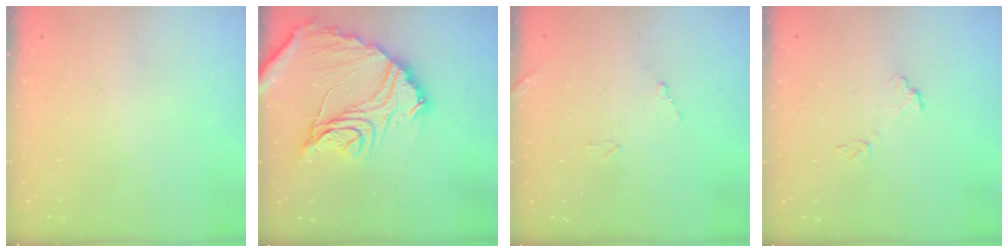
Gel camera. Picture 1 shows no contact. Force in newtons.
{"total": 20.3, "press": 20.2, "slide": 2.1}
{"total": 9.4, "press": 9.4, "slide": 0.4}
{"total": 6.4, "press": 6.4, "slide": 0.3}